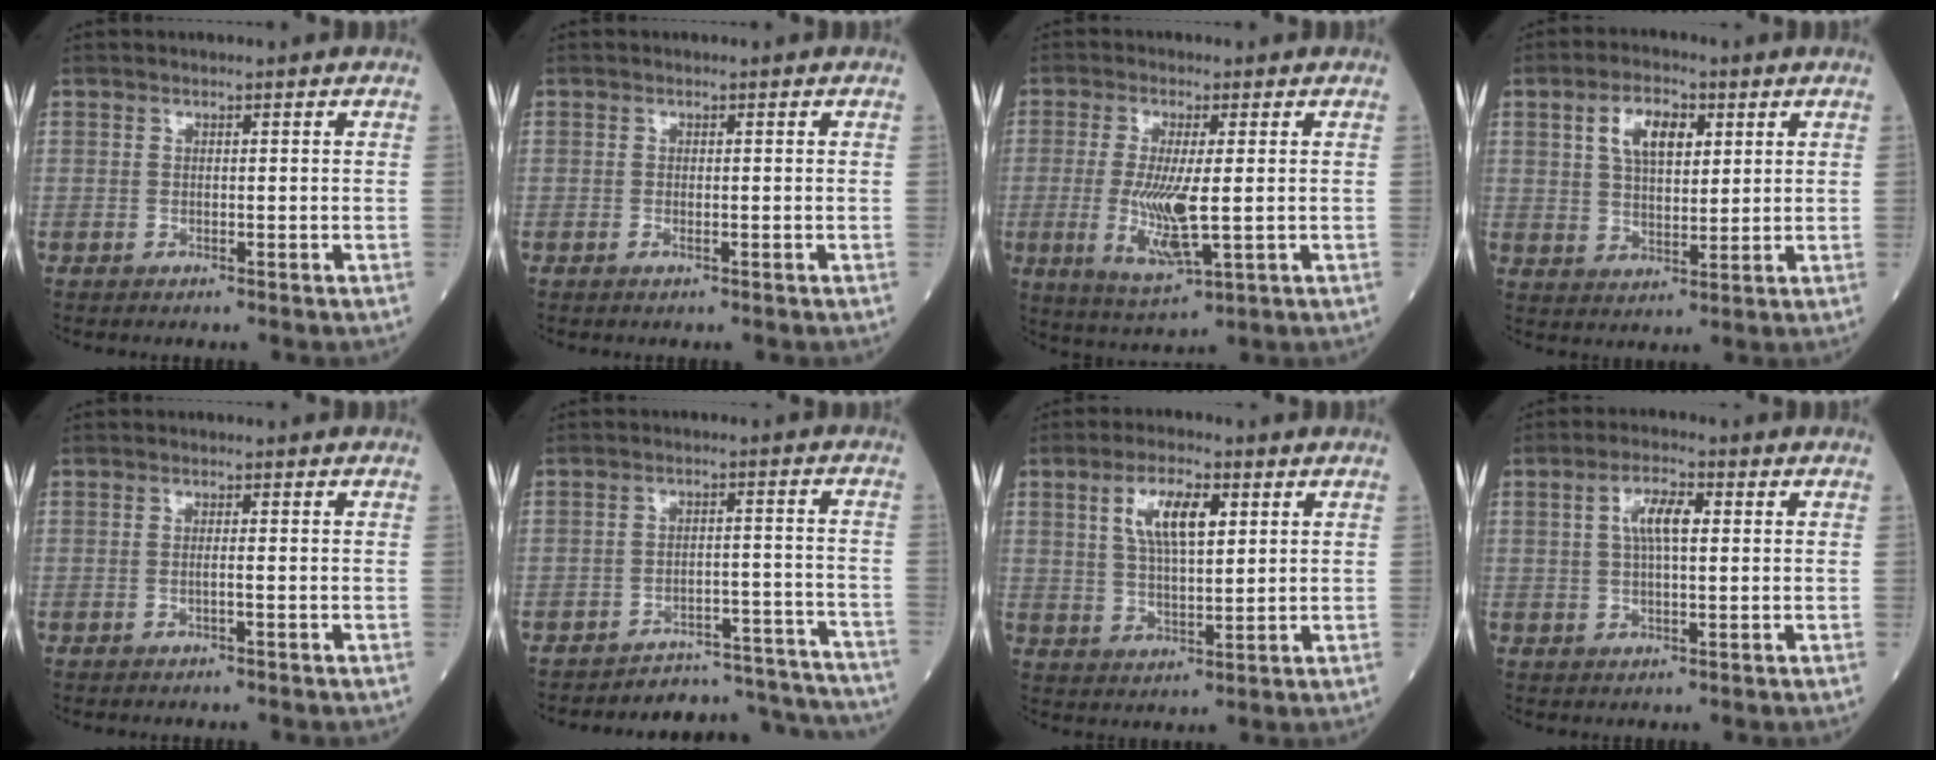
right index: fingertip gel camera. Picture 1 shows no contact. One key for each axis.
{"total": 0.6, "fx": -0.2, "fy": 0.1, "fz": 0.5, "tx": -0.013, "ty": -0.002, "tz": -0.003}
{"total": 9.0, "fx": -0.8, "fy": 1.5, "fz": 8.8, "tx": -0.186, "ty": -0.025, "tz": -0.010}
{"total": 7.4, "fx": 2.9, "fy": 3.6, "fz": 5.8, "tx": -0.109, "ty": 0.013, "tz": 0.056}
{"total": 1.0, "fx": -0.2, "fy": -0.2, "fz": 0.9, "tx": -0.020, "ty": -0.001, "tz": -0.004}
{"total": 14.2, "fx": -14.1, "fy": 2.0, "fz": -0.1, "tx": 0.027, "ty": 0.040, "tz": -0.174}
{"total": 8.2, "fx": 3.1, "fy": 2.6, "fz": 7.2, "tx": -0.136, "ty": 0.008, "tz": 0.059}
{"total": 5.4, "fx": 1.3, "fy": 1.5, "fz": 5.0, "tx": -0.098, "ty": 0.012, "tz": 0.025}